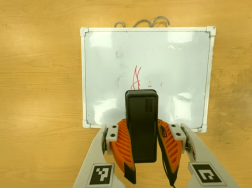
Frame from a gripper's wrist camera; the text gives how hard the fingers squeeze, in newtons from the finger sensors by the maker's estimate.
{"total": 8.9, "left": 7.5, "right": 10.3}